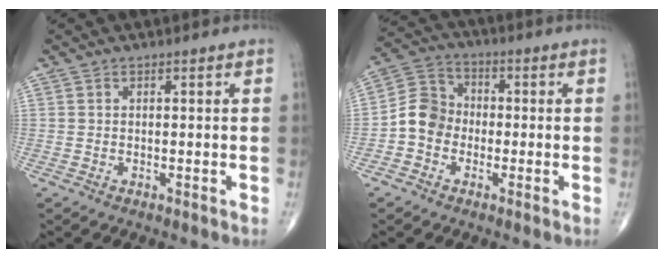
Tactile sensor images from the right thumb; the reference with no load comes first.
{"total": 7.4, "force": [-1.8, 6.4, 3.3], "torque": [-0.041, 0.030, -0.050]}